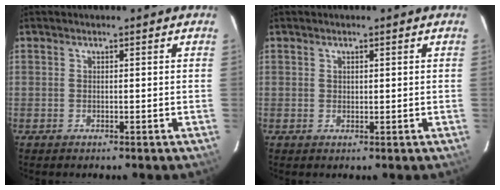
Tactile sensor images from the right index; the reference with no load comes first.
{"total": 0.7, "force": [0.4, 0.5, 0.3], "torque": [-0.004, 0.002, 0.008]}